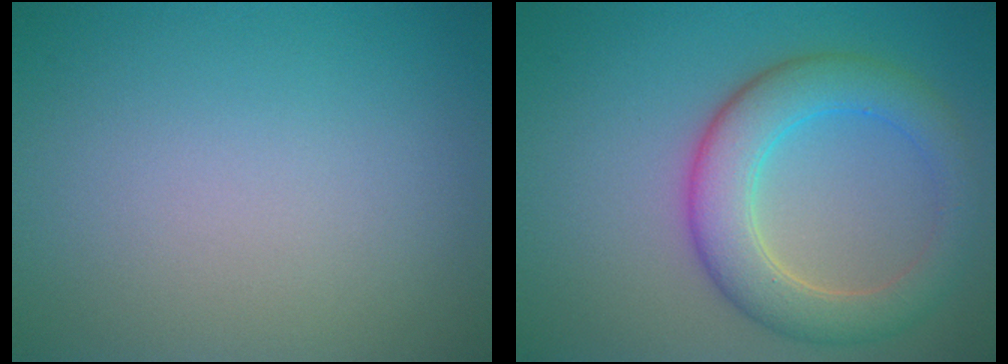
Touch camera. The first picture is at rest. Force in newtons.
{"total": 5.9, "press": 5.9, "slide": 0.2}